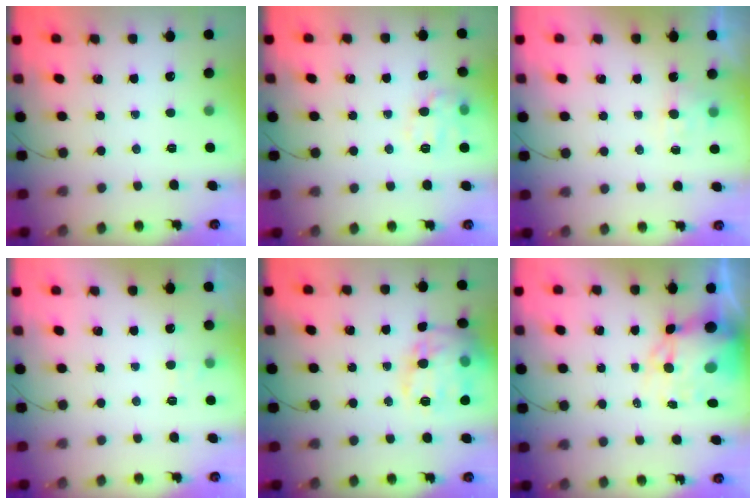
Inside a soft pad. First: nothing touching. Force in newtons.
{"total": 10.4, "press": 10.4, "slide": 0.2}
{"total": 2.6, "press": 2.4, "slide": 1.1}
{"total": 2.2, "press": 1.8, "slide": 1.3}
{"total": 19.4, "press": 19.3, "slide": 1.6}
{"total": 11.8, "press": 11.4, "slide": 3.3}